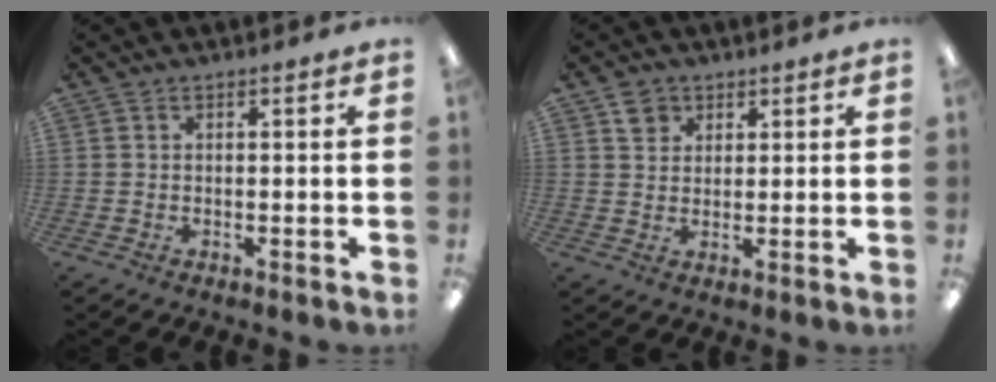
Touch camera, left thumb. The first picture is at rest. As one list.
[{"total": 4.1, "force": [2.4, 3.2, 0.8], "torque": [-0.009, 0.001, 0.043]}]